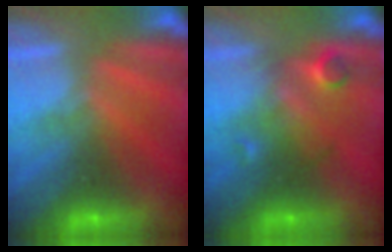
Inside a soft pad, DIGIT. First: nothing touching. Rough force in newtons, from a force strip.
{"total": 2.9}